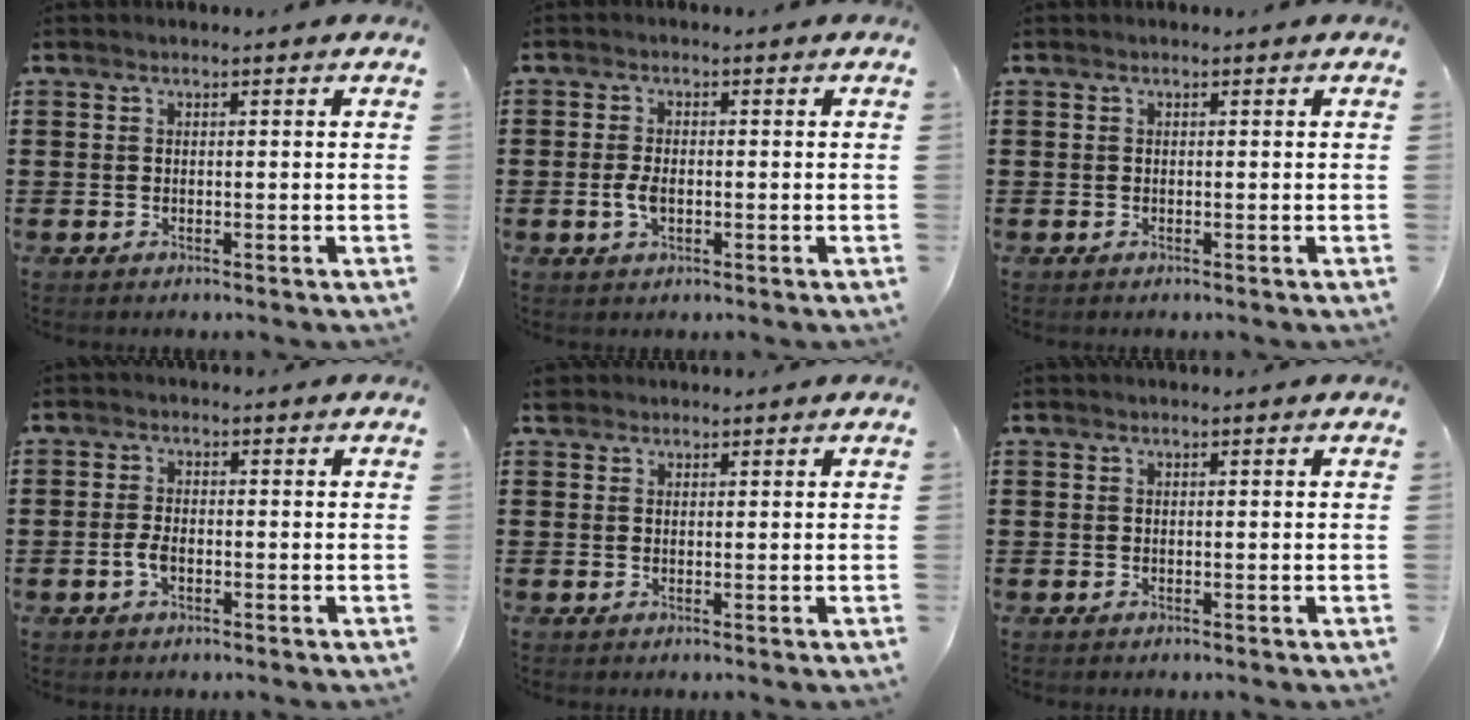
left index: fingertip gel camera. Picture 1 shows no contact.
{"total": 3.0, "force": [-0.4, 1.5, 2.6], "torque": [-0.064, -0.004, -0.012]}
{"total": 0.0}
{"total": 2.6, "force": [-0.7, 1.2, 2.2], "torque": [-0.063, -0.006, -0.020]}
{"total": 1.3, "force": [1.1, 0.7, 0.2], "torque": [-0.007, 0.005, 0.021]}
{"total": 0.0}